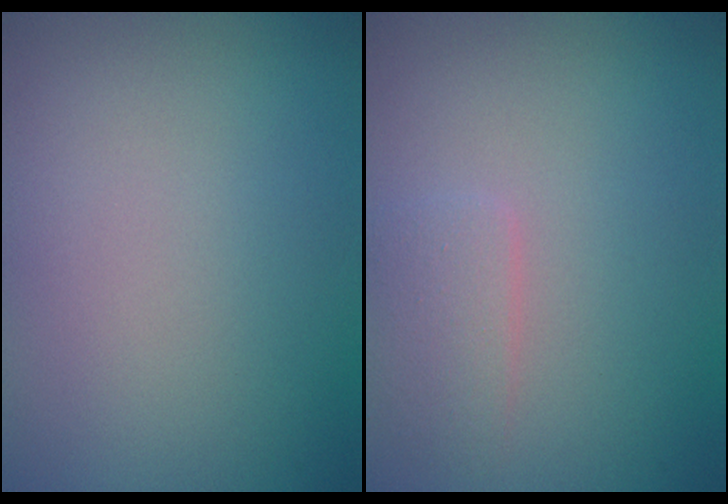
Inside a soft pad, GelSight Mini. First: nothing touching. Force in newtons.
{"total": 1.8, "press": 1.8, "slide": 0.0}